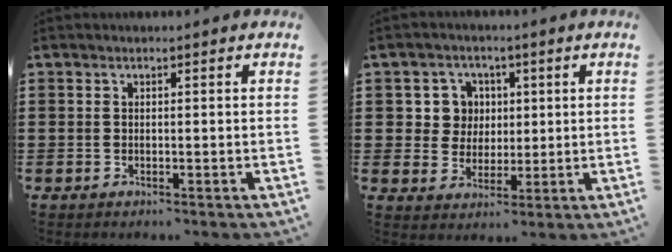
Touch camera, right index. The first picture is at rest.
{"total": 5.7, "force": [1.3, 5.4, 1.5], "torque": [-0.048, 0.016, 0.020]}